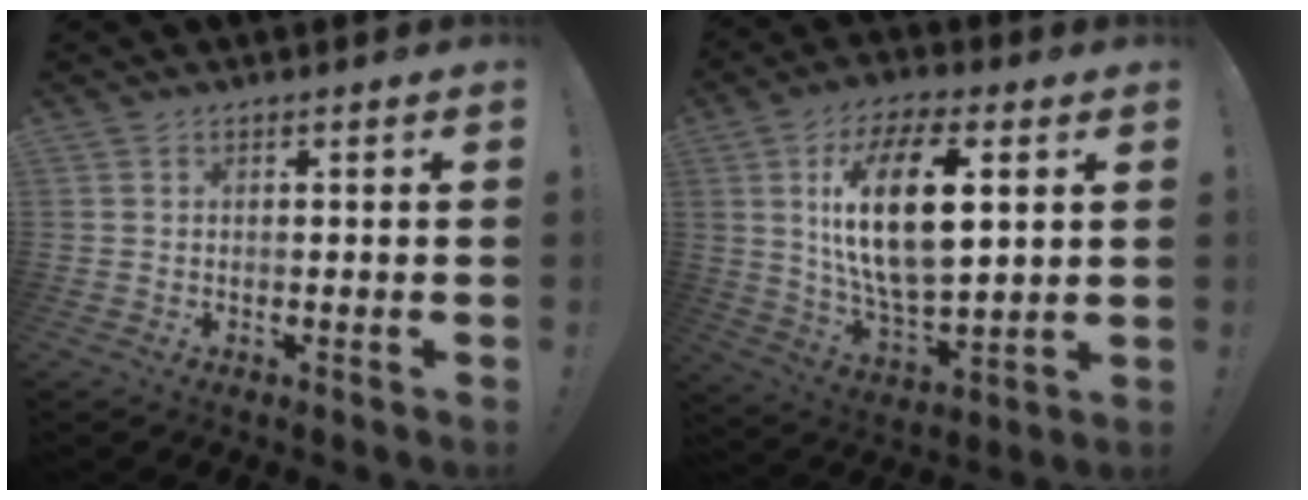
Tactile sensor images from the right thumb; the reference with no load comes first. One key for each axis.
{"total": 20.1, "fx": 5.3, "fy": 9.2, "fz": 17.0, "tx": -0.321, "ty": -0.008, "tz": 0.077}